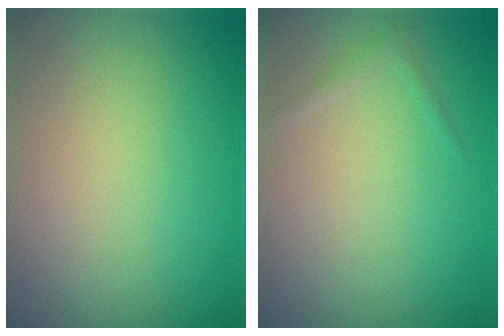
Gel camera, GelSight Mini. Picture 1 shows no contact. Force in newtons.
{"total": 0.6, "press": 0.6, "slide": 0.1}